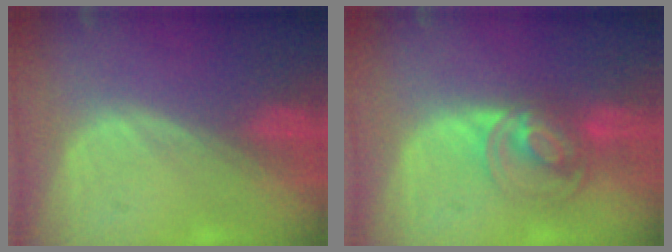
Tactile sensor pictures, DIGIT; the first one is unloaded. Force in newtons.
{"total": 7.5, "press": 6.2, "slide": 4.2}